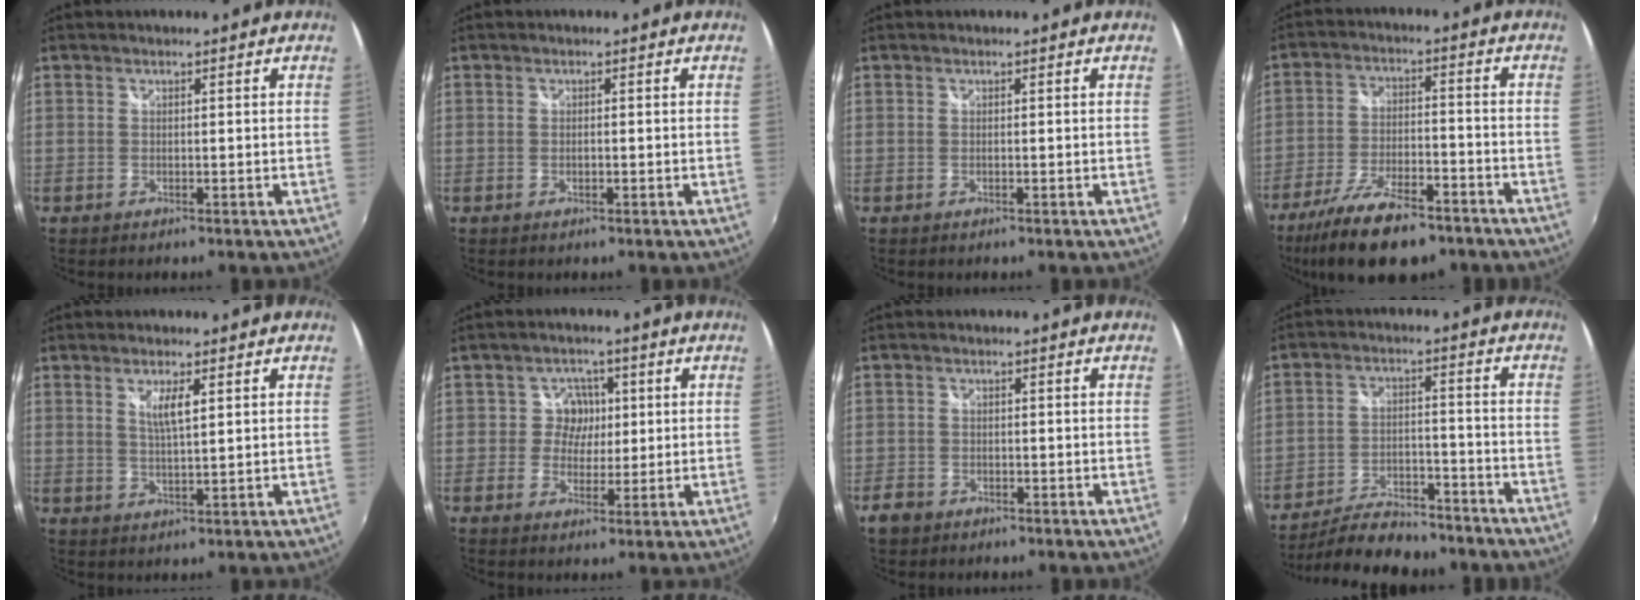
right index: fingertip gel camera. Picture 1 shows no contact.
{"total": 0.6, "force": [-0.1, 0.3, 0.5], "torque": [-0.010, 0.002, -0.001]}
{"total": 0.0}
{"total": 16.5, "force": [-12.2, 5.6, 9.5], "torque": [-0.198, -0.031, -0.200]}
{"total": 3.8, "force": [1.5, 0.6, 3.4], "torque": [-0.064, -0.004, 0.027]}
{"total": 4.5, "force": [0.3, 4.4, 0.7], "torque": [-0.002, 0.006, -0.002]}
{"total": 3.2, "force": [-2.0, 2.3, 0.8], "torque": [-0.024, 0.001, -0.036]}
{"total": 14.5, "force": [-12.5, 4.8, 5.6], "torque": [-0.125, -0.004, -0.184]}